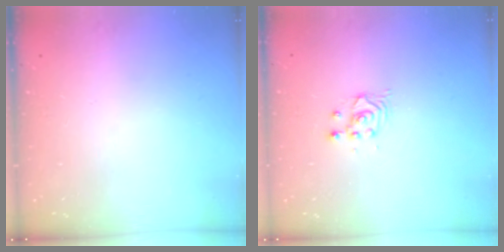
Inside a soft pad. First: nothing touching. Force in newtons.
{"total": 2.4, "press": 2.4, "slide": 0.2}